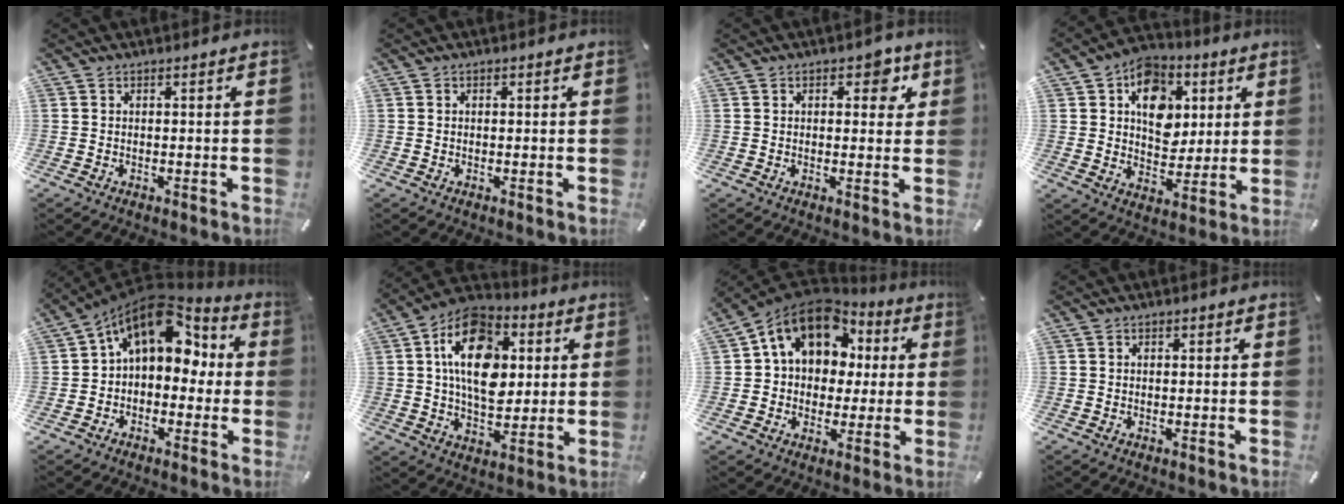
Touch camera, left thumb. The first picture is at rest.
{"total": 0.5, "force": [0.1, 0.5, 0.2], "torque": [-0.004, 0.002, 0.000]}
{"total": 5.4, "force": [2.1, 3.1, 3.8], "torque": [-0.034, -0.005, 0.024]}
{"total": 12.9, "force": [3.7, 10.3, 6.8], "torque": [-0.092, -0.008, 0.066]}
{"total": 14.4, "force": [5.9, 9.6, 9.1], "torque": [-0.148, -0.027, 0.102]}
{"total": 17.7, "force": [3.8, 11.8, 12.7], "torque": [-0.216, -0.001, 0.065]}
{"total": 14.4, "force": [5.5, 11.2, 7.0], "torque": [-0.121, -0.019, 0.104]}
{"total": 0.7, "force": [0.0, 0.6, 0.3], "torque": [-0.007, 0.003, -0.001]}